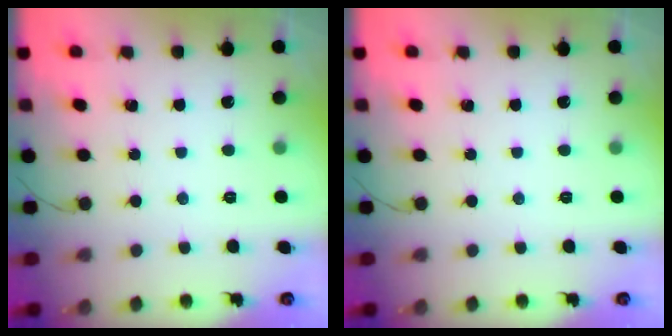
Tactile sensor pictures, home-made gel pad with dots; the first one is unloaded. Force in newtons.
{"total": 0.0}